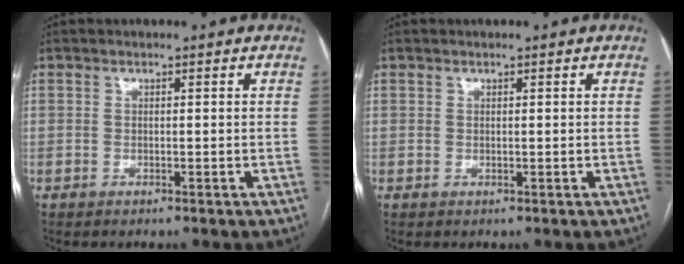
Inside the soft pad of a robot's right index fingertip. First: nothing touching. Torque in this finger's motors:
{"motor_torque": [0.00, 0.00, 0.00, 0.01]}